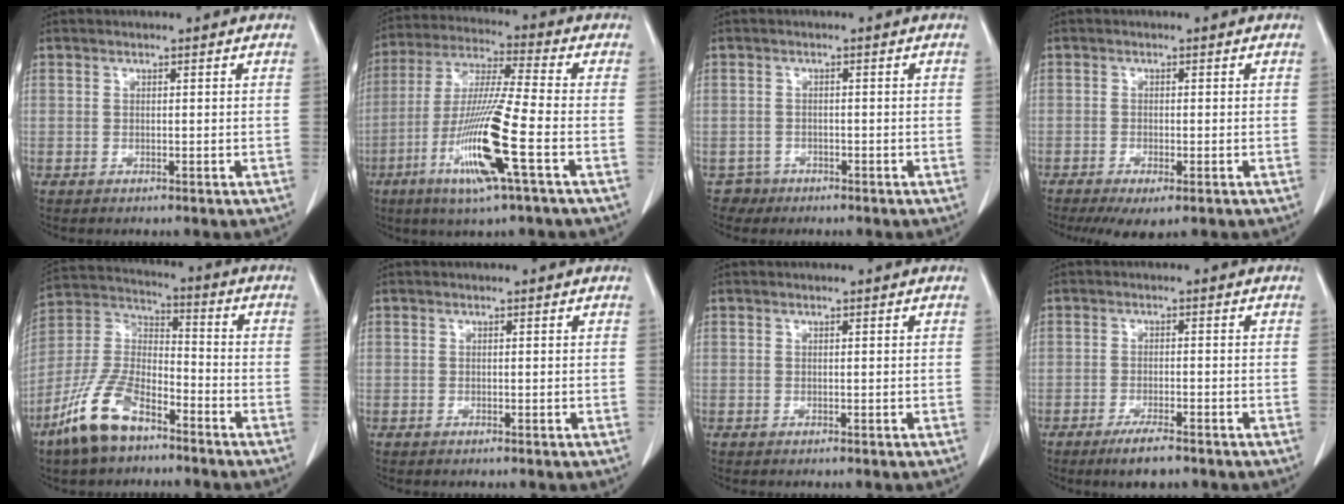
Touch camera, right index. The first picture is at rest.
{"total": 14.9, "force": [-5.4, -0.4, 13.9], "torque": [-0.286, -0.022, -0.107]}
{"total": 2.1, "force": [-1.3, 1.6, -0.6], "torque": [0.007, 0.009, -0.025]}
{"total": 4.8, "force": [-3.1, 1.3, 3.5], "torque": [-0.058, -0.013, -0.044]}
{"total": 12.9, "force": [-8.6, 5.2, 8.0], "torque": [-0.181, 0.001, -0.170]}
{"total": 0.0}
{"total": 0.0}
{"total": 4.4, "force": [-3.2, 0.7, 3.0], "torque": [-0.055, -0.007, -0.053]}